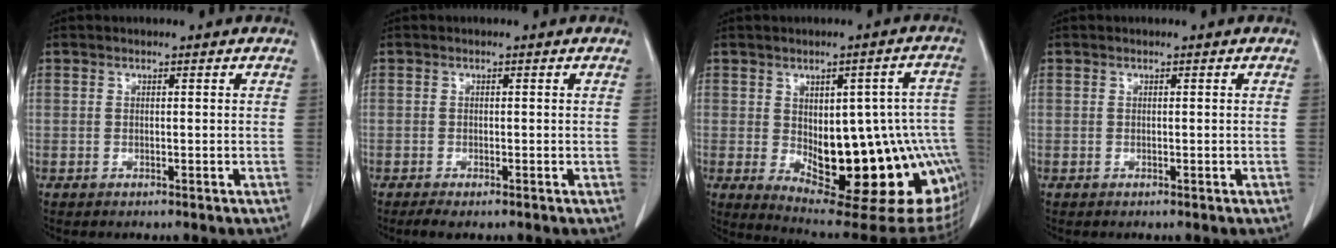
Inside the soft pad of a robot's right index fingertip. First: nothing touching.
{"total": 1.5, "force": [-1.0, 0.4, 1.0], "torque": [-0.022, -0.005, -0.017]}
{"total": 24.0, "force": [-4.4, 8.2, 22.1], "torque": [-0.226, 0.008, -0.032]}
{"total": 0.0}